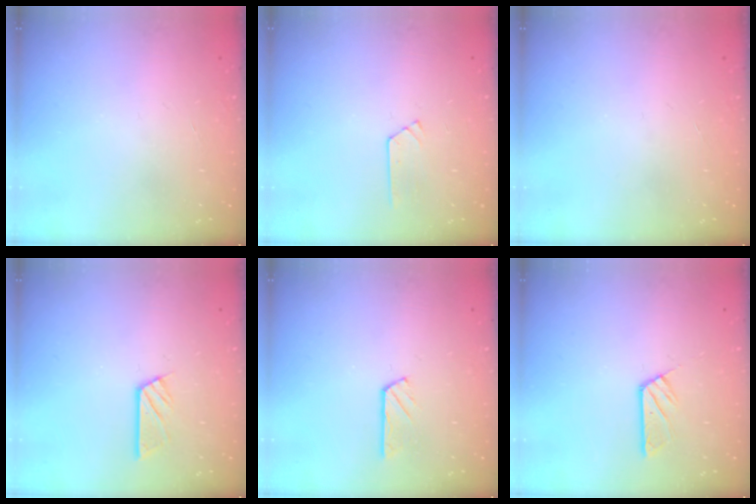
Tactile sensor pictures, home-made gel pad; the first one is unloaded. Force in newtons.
{"total": 5.2, "press": 5.2, "slide": 0.5}
{"total": 0.0}
{"total": 5.8, "press": 5.8, "slide": 0.3}
{"total": 2.7, "press": 2.7, "slide": 0.3}
{"total": 5.2, "press": 5.2, "slide": 0.1}